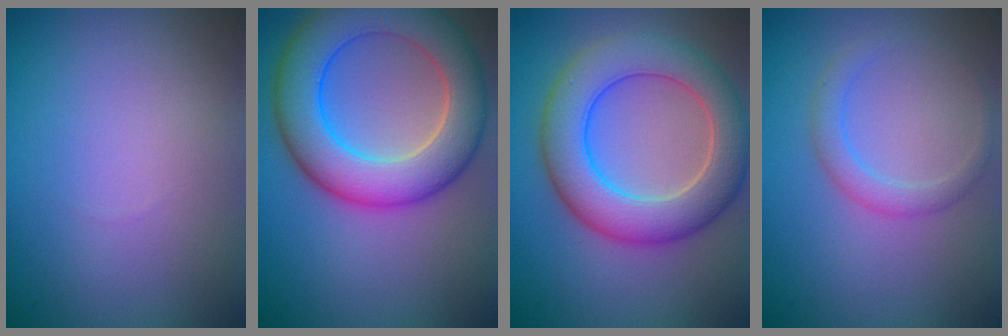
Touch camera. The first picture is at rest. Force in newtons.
{"total": 9.3, "press": 9.3, "slide": 0.6}
{"total": 7.9, "press": 7.9, "slide": 0.4}
{"total": 2.0, "press": 2.0, "slide": 0.2}